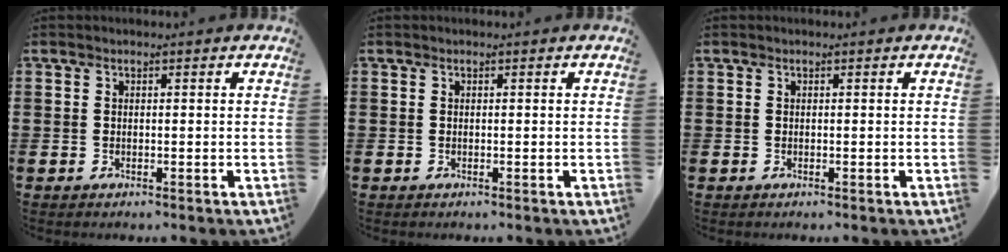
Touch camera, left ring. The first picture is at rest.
{"total": 0.0}
{"total": 0.0}